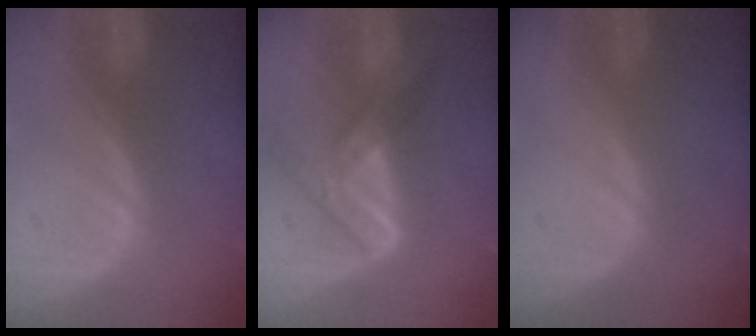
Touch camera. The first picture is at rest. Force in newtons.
{"total": 7.2, "press": 6.2, "slide": 3.8}
{"total": 0.0}